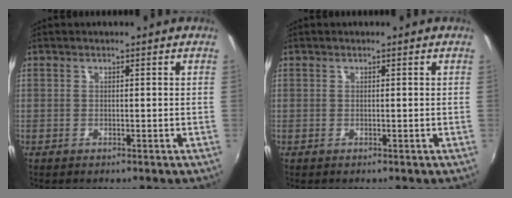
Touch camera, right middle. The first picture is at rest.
{"total": 0.0}